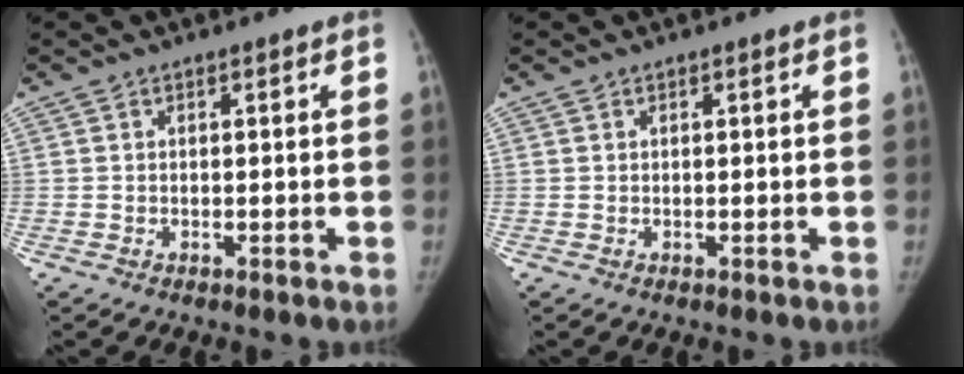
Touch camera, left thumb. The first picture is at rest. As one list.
[{"total": 0.0}]